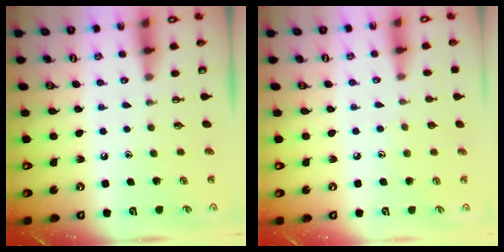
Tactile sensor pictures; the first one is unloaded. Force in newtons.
{"total": 4.9, "press": 4.8, "slide": 0.5}